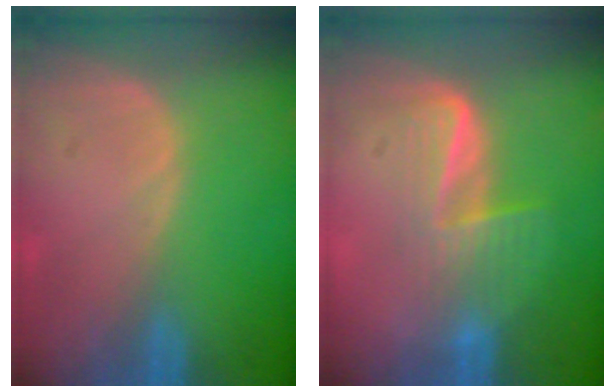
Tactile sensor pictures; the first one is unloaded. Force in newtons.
{"total": 7.0, "press": 5.8, "slide": 3.9}